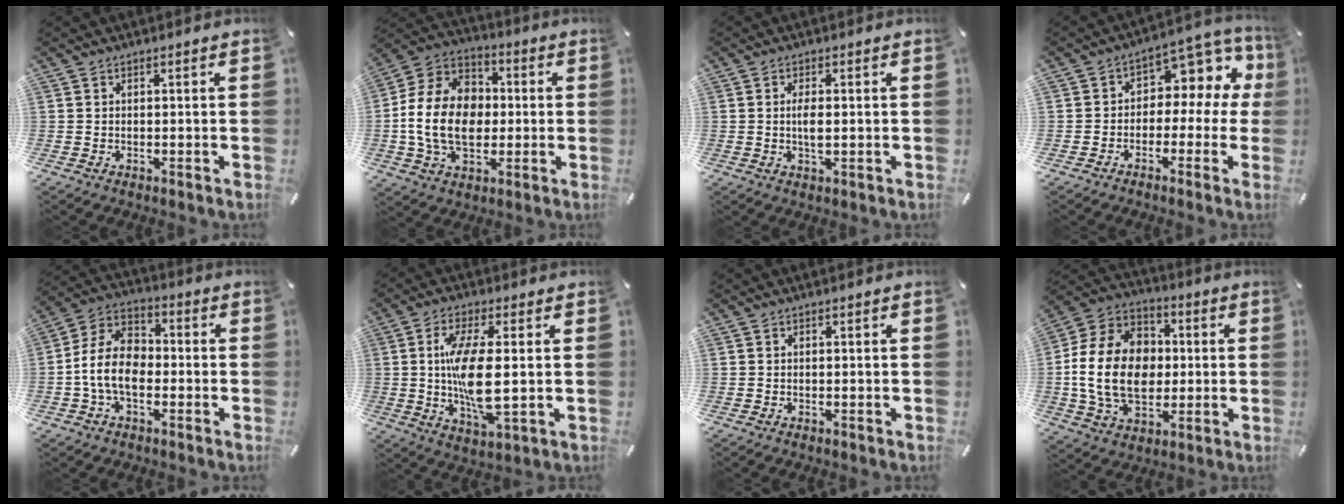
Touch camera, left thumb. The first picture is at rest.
{"total": 15.9, "force": [-1.7, 12.2, 10.1], "torque": [-0.225, 0.023, -0.029]}
{"total": 3.3, "force": [0.1, 1.1, 3.1], "torque": [-0.068, -0.002, -0.001]}
{"total": 9.2, "force": [1.9, 6.6, 6.1], "torque": [-0.073, -0.018, 0.031]}
{"total": 10.8, "force": [-3.0, 7.1, 7.5], "torque": [-0.165, 0.016, -0.055]}
{"total": 13.2, "force": [0.7, 4.3, 12.5], "torque": [-0.266, -0.015, 0.007]}
{"total": 0.0}
{"total": 18.5, "force": [-1.0, 14.1, 12.0], "torque": [-0.275, 0.016, -0.020]}